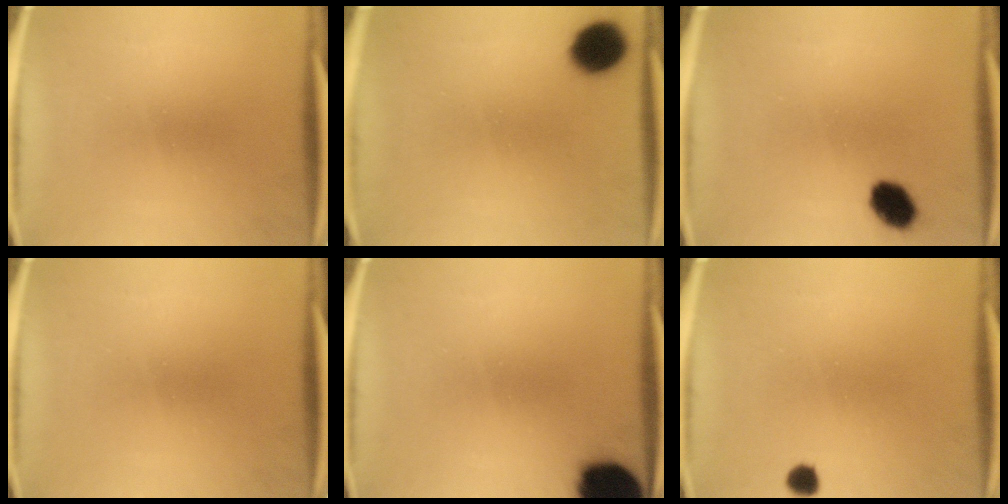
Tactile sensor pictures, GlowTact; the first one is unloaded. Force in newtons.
{"total": 10.1}
{"total": 6.1}
{"total": 0.0}
{"total": 16.8}
{"total": 2.1}